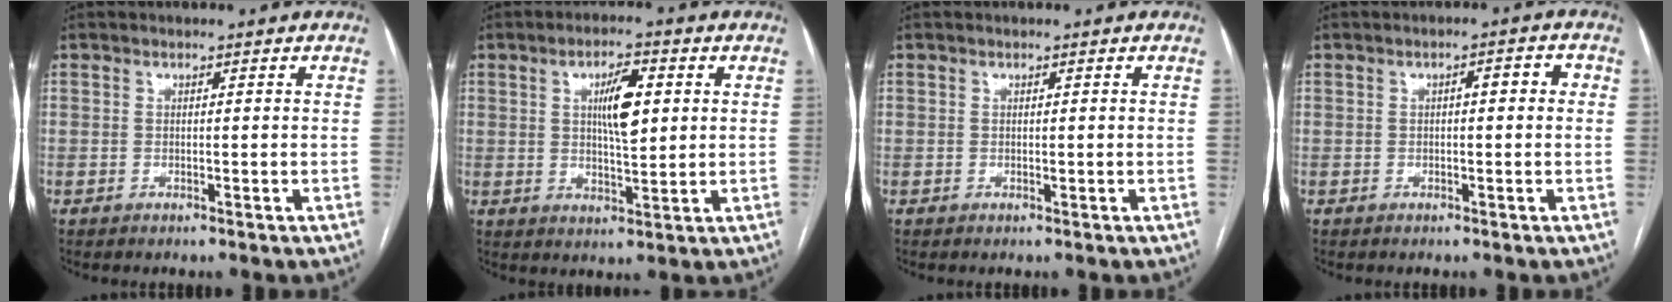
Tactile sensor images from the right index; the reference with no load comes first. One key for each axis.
{"total": 6.7, "fx": 1.8, "fy": 1.7, "fz": 6.2, "tx": -0.110, "ty": 0.006, "tz": 0.035}
{"total": 0.0}
{"total": 2.8, "fx": 0.4, "fy": 0.9, "fz": 2.7, "tx": -0.036, "ty": 0.014, "tz": 0.004}